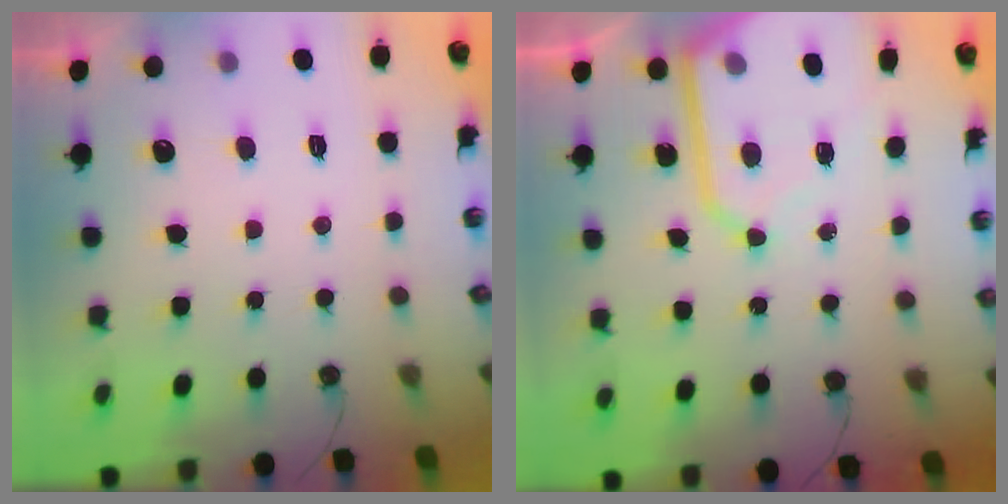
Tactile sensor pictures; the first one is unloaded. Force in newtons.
{"total": 12.2, "press": 12.1, "slide": 1.0}